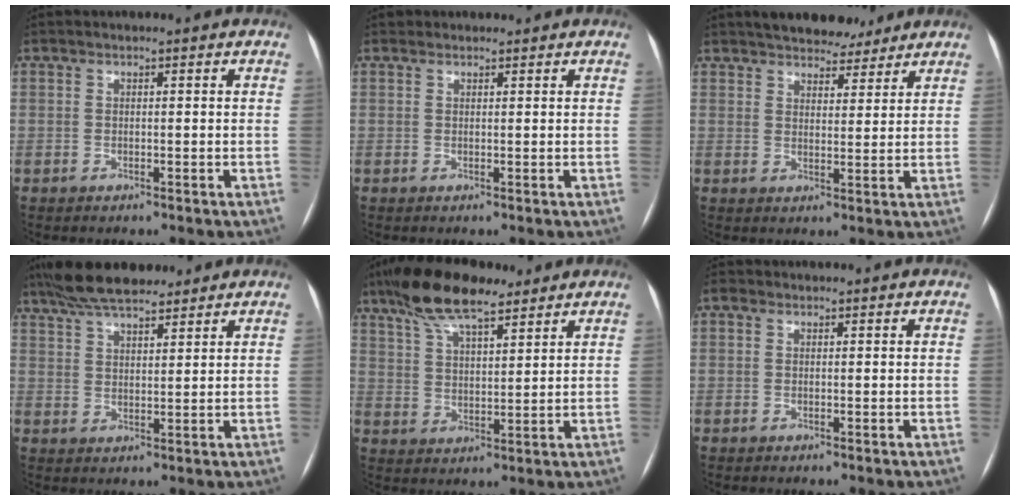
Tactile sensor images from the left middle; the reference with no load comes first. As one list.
[{"total": 0.7, "force": [0.6, 0.4, -0.2], "torque": [-0.001, 0.002, 0.009]}, {"total": 9.3, "force": [8.2, 3.3, 3.0], "torque": [-0.033, 0.010, 0.112]}, {"total": 10.8, "force": [9.0, 2.6, 5.3], "torque": [-0.097, 0.030, 0.156]}, {"total": 11.8, "force": [8.9, 3.1, 7.1], "torque": [-0.139, 0.023, 0.159]}, {"total": 0.7, "force": [0.3, 0.7, 0.2], "torque": [-0.002, 0.004, 0.002]}]